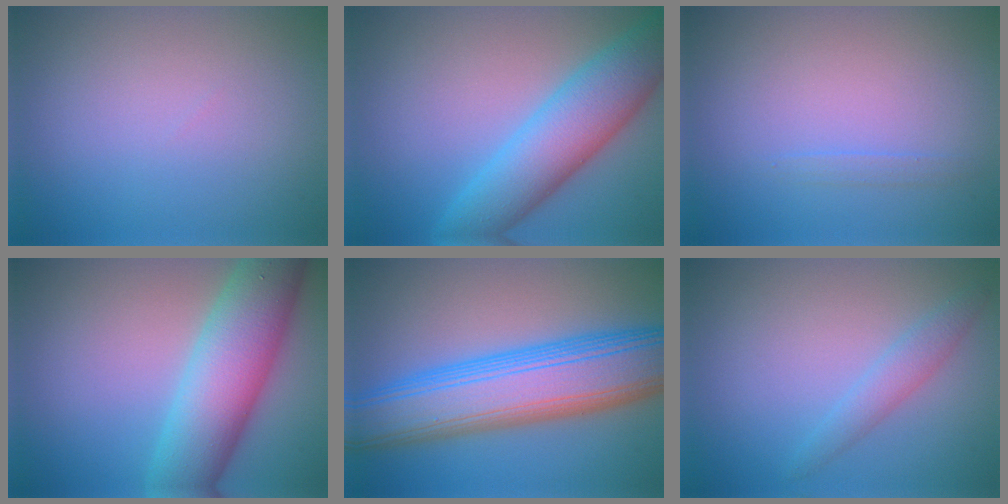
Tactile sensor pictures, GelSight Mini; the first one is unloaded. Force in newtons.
{"total": 7.3, "press": 7.3, "slide": 0.2}
{"total": 0.7, "press": 0.7, "slide": 0.1}
{"total": 9.4, "press": 9.4, "slide": 0.7}
{"total": 11.4, "press": 11.4, "slide": 0.3}
{"total": 1.9, "press": 1.9, "slide": 0.1}